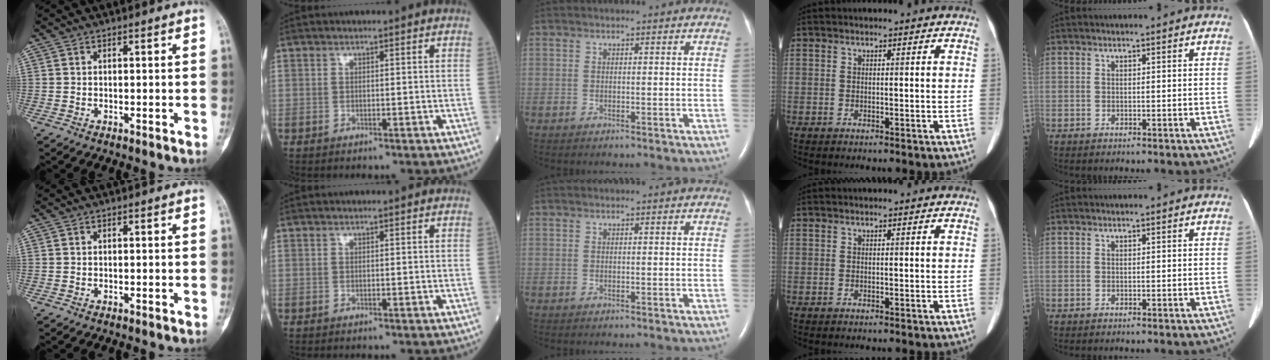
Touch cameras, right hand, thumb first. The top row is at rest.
{}